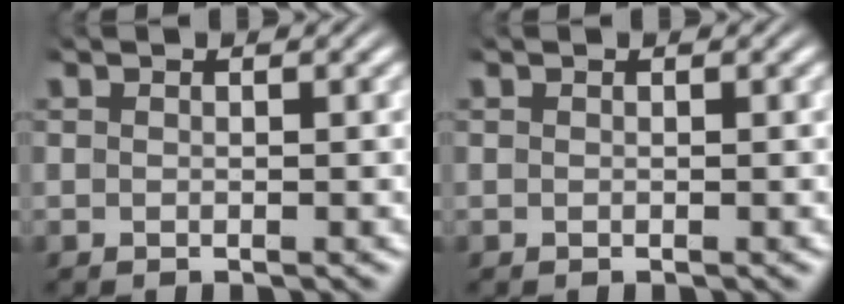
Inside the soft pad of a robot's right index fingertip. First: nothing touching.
{"total": 0.0}